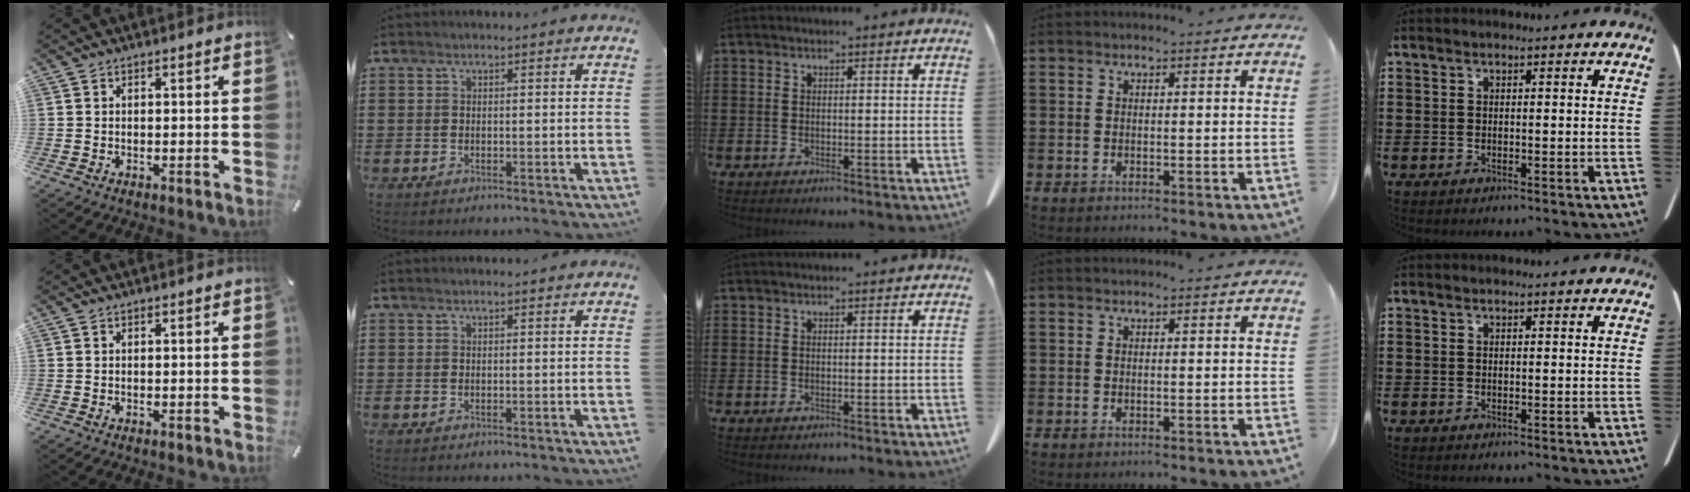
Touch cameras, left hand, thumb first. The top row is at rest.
{}